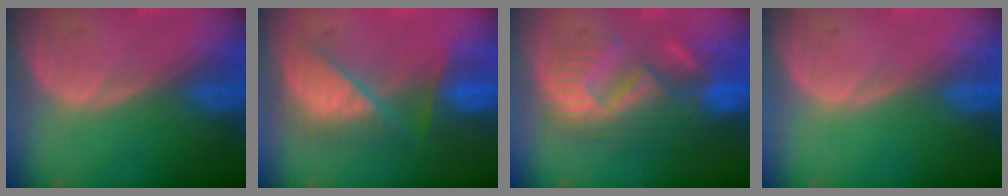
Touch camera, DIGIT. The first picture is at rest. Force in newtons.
{"total": 7.2, "press": 7.2, "slide": 0.5}
{"total": 10.9, "press": 9.7, "slide": 4.8}
{"total": 0.0}